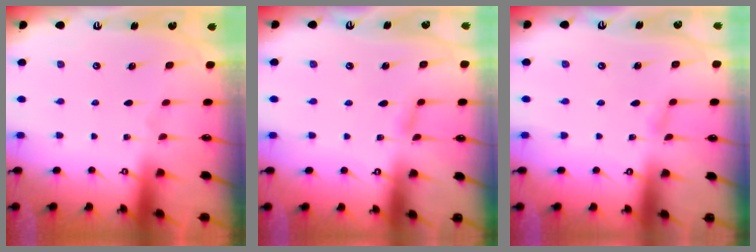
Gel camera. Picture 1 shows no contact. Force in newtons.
{"total": 3.7, "press": 3.6, "slide": 0.5}
{"total": 1.9, "press": 1.8, "slide": 0.3}